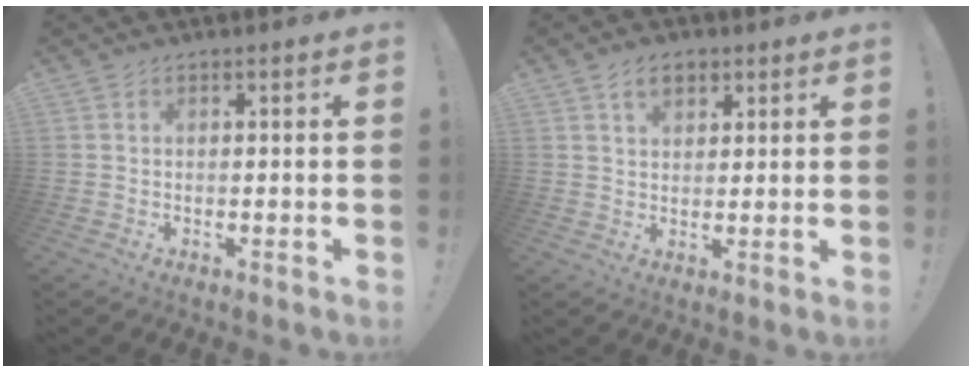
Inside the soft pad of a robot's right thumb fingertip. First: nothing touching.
{"total": 5.3, "force": [2.8, 3.3, 3.0], "torque": [-0.041, -0.004, 0.049]}